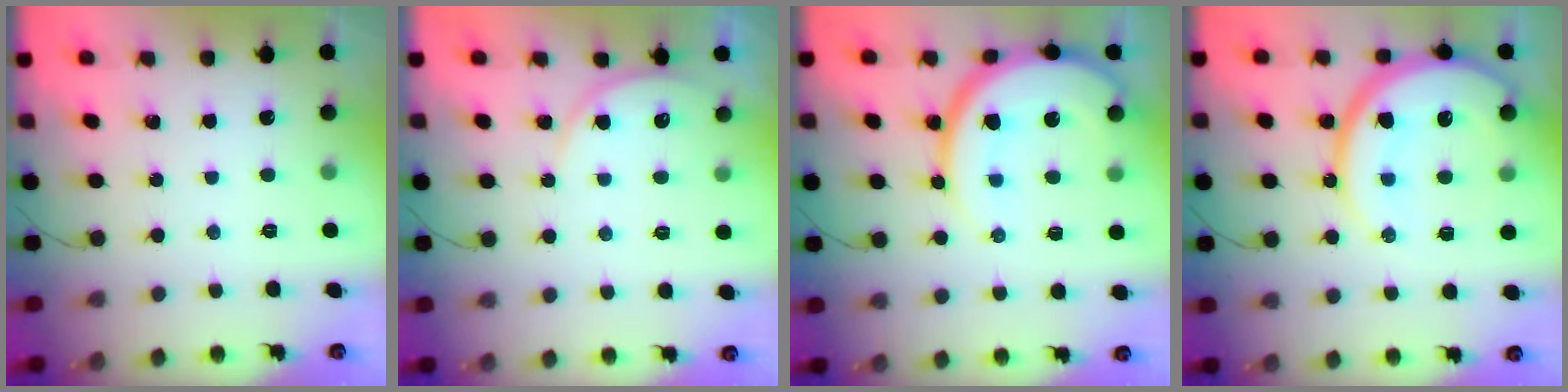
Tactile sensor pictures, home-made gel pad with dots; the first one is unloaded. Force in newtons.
{"total": 5.4, "press": 5.4, "slide": 0.4}
{"total": 15.0, "press": 14.9, "slide": 1.2}
{"total": 18.3, "press": 18.3, "slide": 1.7}